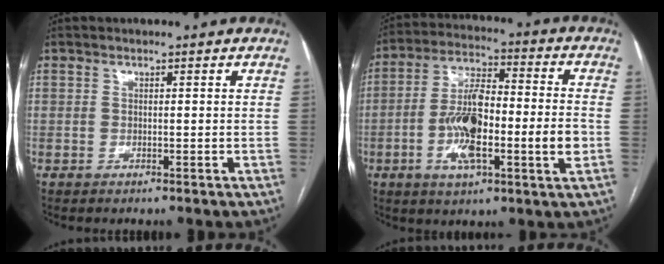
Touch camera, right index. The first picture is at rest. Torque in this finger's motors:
{"motor_torque": [1.97, -0.17, 1.05, 0.21]}